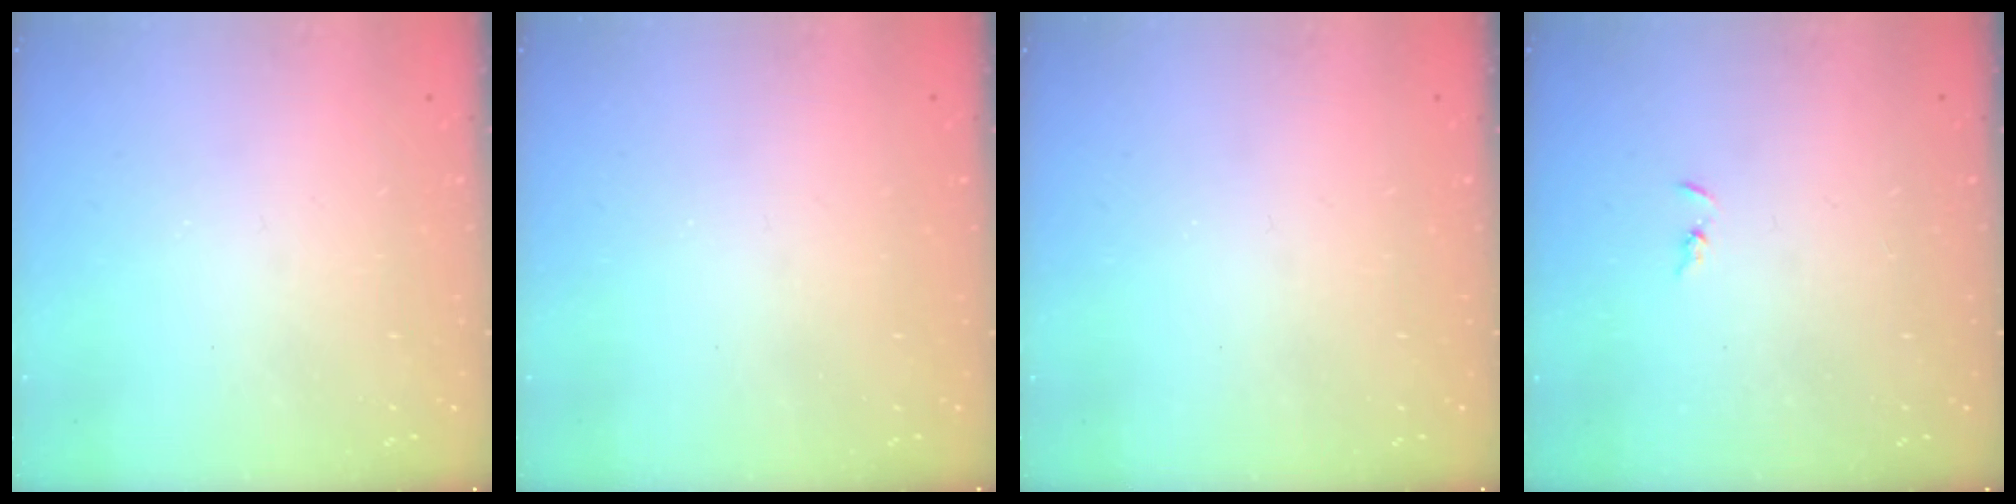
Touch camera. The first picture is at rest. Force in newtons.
{"total": 0.0}
{"total": 0.0}
{"total": 1.3, "press": 1.2, "slide": 0.3}